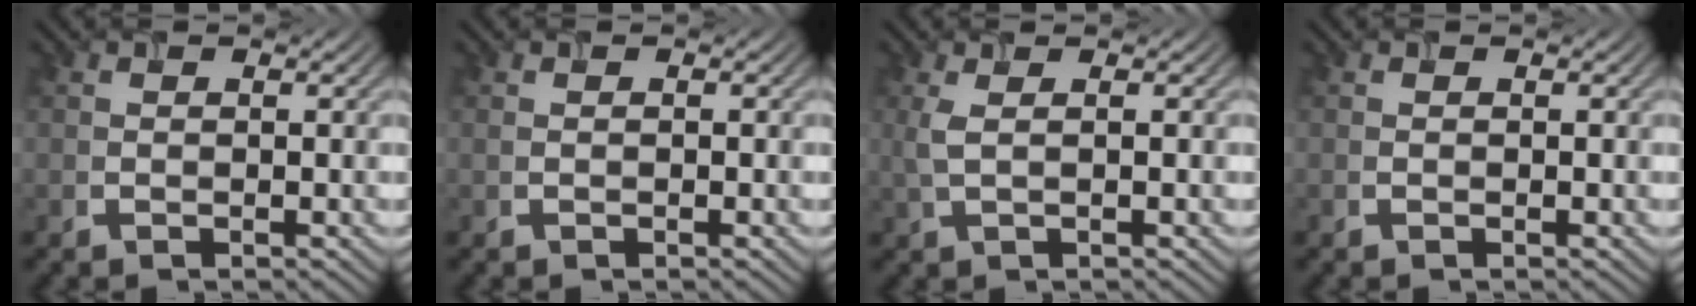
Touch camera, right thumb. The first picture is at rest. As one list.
[{"total": 0.7, "force": [0.0, 0.4, 0.5], "torque": [-0.011, 0.001, 0.000]}, {"total": 2.2, "force": [0.5, 0.6, 2.1], "torque": [-0.053, 0.006, 0.011]}, {"total": 0.0}]